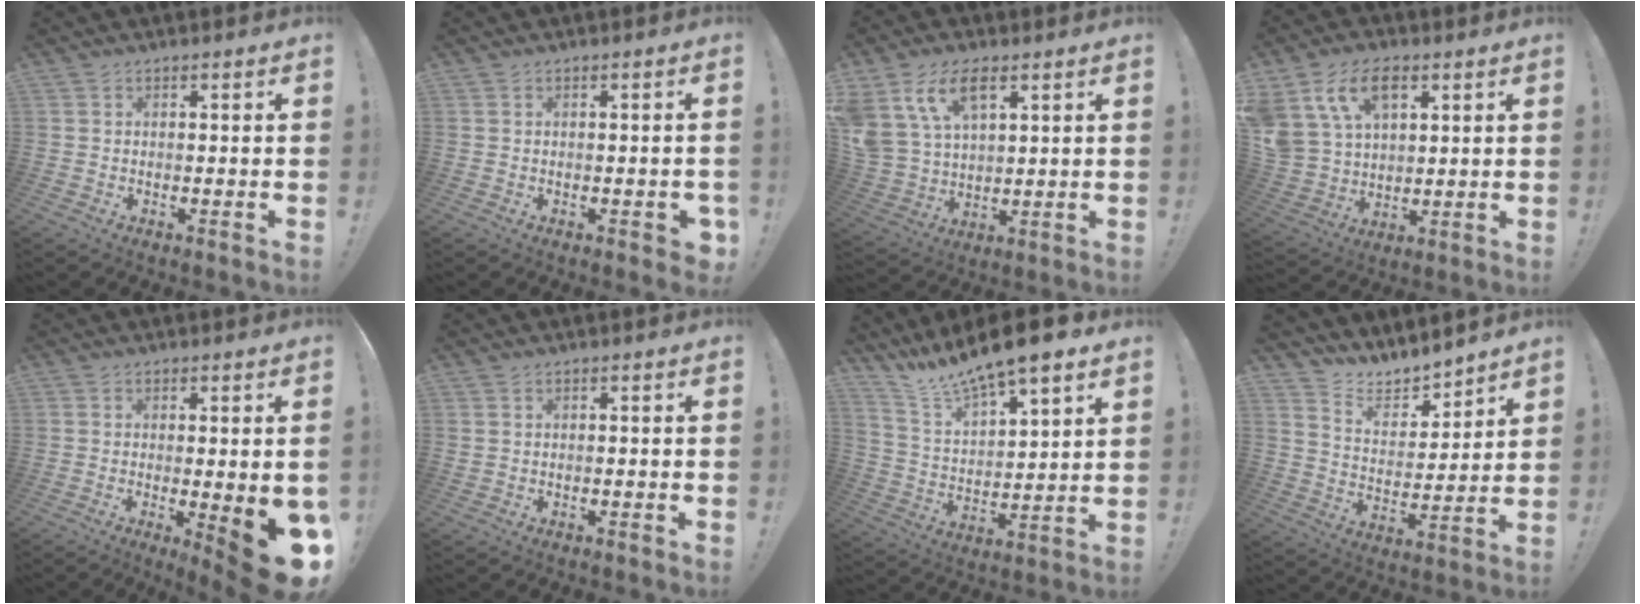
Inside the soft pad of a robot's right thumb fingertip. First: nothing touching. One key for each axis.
{"total": 1.8, "fx": -0.9, "fy": 0.9, "fz": 1.3, "tx": -0.025, "ty": 0.009, "tz": -0.011}
{"total": 13.8, "fx": 7.6, "fy": 7.8, "fz": 8.4, "tx": -0.193, "ty": -0.029, "tz": 0.144}
{"total": 15.1, "fx": 7.5, "fy": 10.1, "fz": 8.4, "tx": -0.163, "ty": -0.030, "tz": 0.143}
{"total": 10.5, "fx": -2.1, "fy": 2.0, "fz": 10.1, "tx": -0.119, "ty": -0.004, "tz": -0.021}
{"total": 0.8, "fx": 0.4, "fy": 0.5, "fz": -0.5, "tx": 0.000, "ty": 0.004, "tz": 0.008}
{"total": 12.9, "fx": 11.4, "fy": 2.4, "fz": 5.6, "tx": -0.118, "ty": -0.096, "tz": 0.199}
{"total": 8.6, "fx": 8.1, "fy": 2.5, "fz": 1.1, "tx": -0.037, "ty": -0.078, "tz": 0.152}